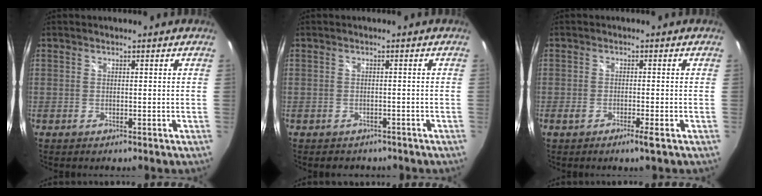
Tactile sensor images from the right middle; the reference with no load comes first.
{"total": 2.3, "force": [-1.7, 1.6, 0.4], "torque": [-0.010, -0.001, -0.020]}
{"total": 2.4, "force": [-1.5, 0.0, 1.9], "torque": [-0.041, -0.006, -0.031]}